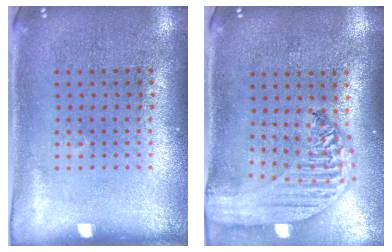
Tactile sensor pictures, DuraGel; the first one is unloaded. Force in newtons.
{"total": 2.9, "press": 2.3, "slide": 1.8}